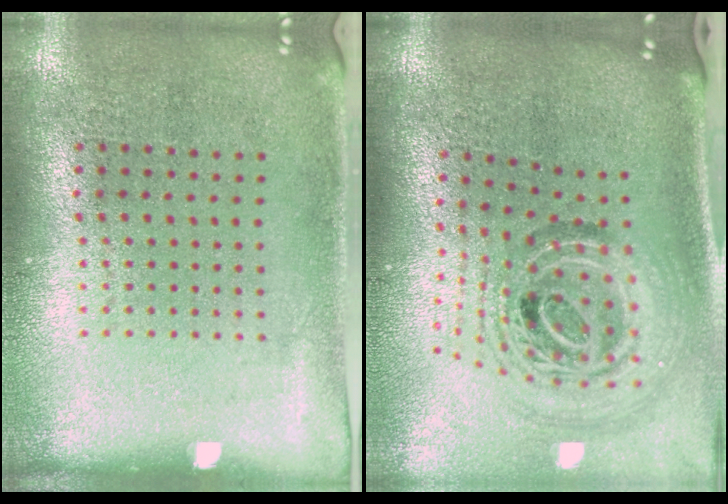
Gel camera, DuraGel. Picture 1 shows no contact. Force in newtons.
{"total": 2.1, "press": 1.6, "slide": 1.3}